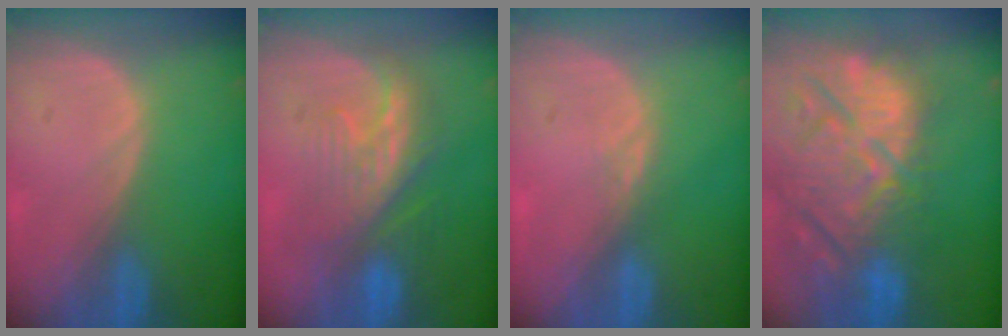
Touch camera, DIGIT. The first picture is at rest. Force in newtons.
{"total": 8.0, "press": 7.9, "slide": 1.5}
{"total": 1.1, "press": 1.0, "slide": 0.5}
{"total": 15.1, "press": 12.9, "slide": 7.8}